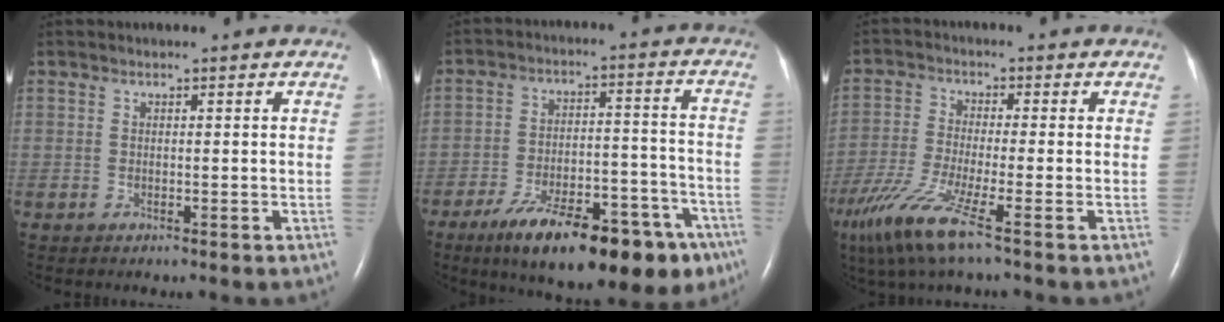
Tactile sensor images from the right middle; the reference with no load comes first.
{"total": 21.3, "force": [-14.1, 6.9, 14.4], "torque": [-0.161, 0.022, -0.211]}
{"total": 9.2, "force": [-5.5, -0.2, 7.4], "torque": [-0.163, -0.035, -0.110]}